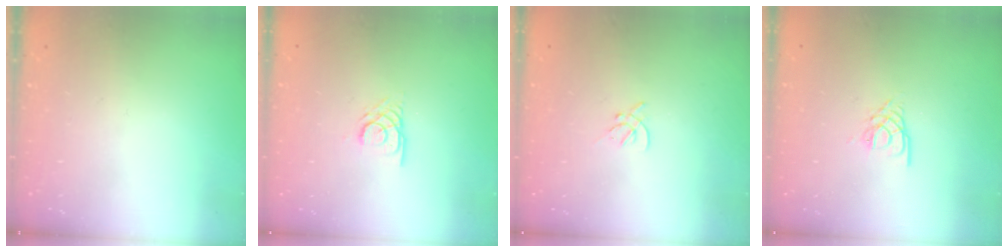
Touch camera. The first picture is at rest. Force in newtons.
{"total": 3.4, "press": 3.4, "slide": 0.2}
{"total": 2.0, "press": 1.9, "slide": 0.5}
{"total": 2.5, "press": 2.4, "slide": 0.4}